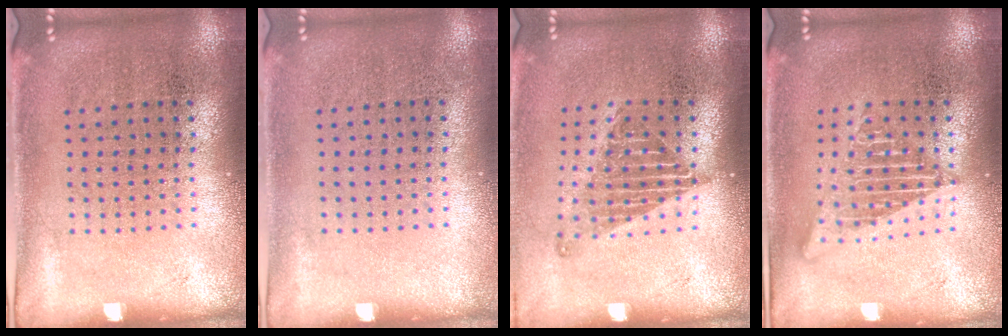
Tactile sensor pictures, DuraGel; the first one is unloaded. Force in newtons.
{"total": 0.0}
{"total": 1.3, "press": 1.0, "slide": 0.8}
{"total": 1.7, "press": 1.7, "slide": 0.2}